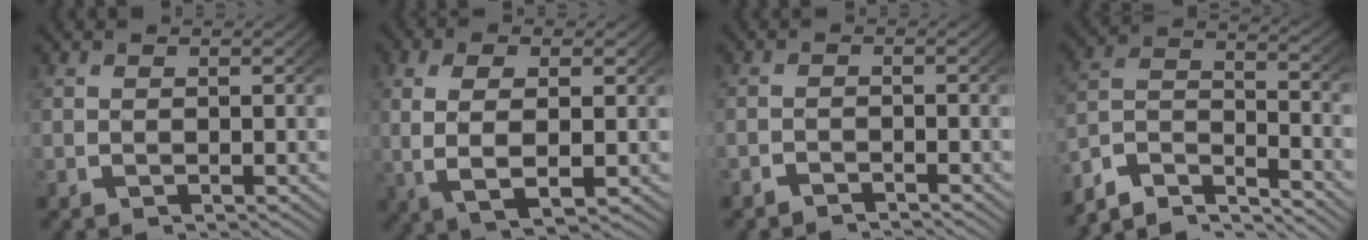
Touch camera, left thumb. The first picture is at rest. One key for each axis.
{"total": 6.3, "fx": 0.0, "fy": 3.3, "fz": 5.4, "tx": -0.114, "ty": -0.011, "tz": 0.011}
{"total": 1.6, "fx": -1.6, "fy": 0.1, "fz": 0.1, "tx": -0.001, "ty": -0.004, "tz": -0.032}
{"total": 10.3, "fx": -5.7, "fy": 6.6, "fz": 5.6, "tx": -0.124, "ty": -0.037, "tz": -0.095}